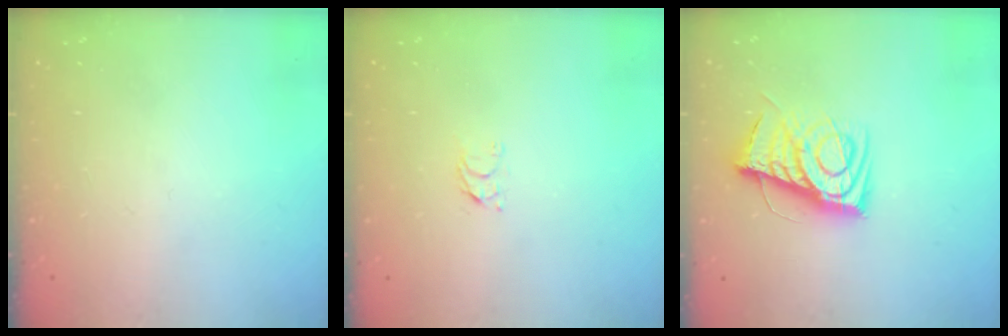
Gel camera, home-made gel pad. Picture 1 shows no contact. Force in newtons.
{"total": 2.8, "press": 2.8, "slide": 0.3}
{"total": 14.2, "press": 14.2, "slide": 0.3}